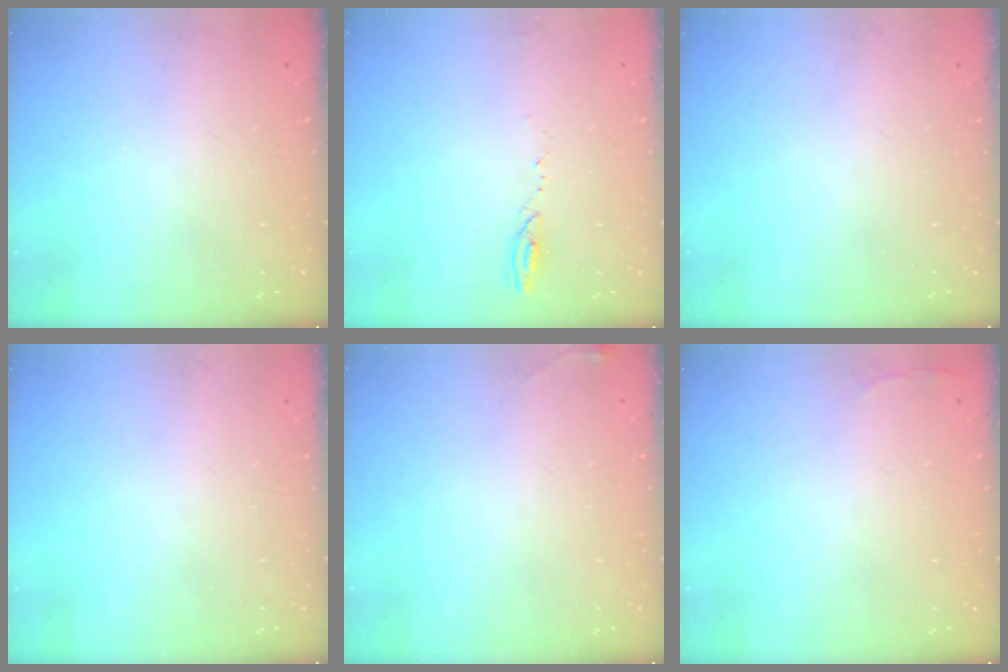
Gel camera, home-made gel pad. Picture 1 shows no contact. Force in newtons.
{"total": 4.7, "press": 4.7, "slide": 0.5}
{"total": 0.0}
{"total": 0.0}
{"total": 3.7, "press": 3.7, "slide": 0.5}
{"total": 2.8, "press": 2.6, "slide": 0.9}